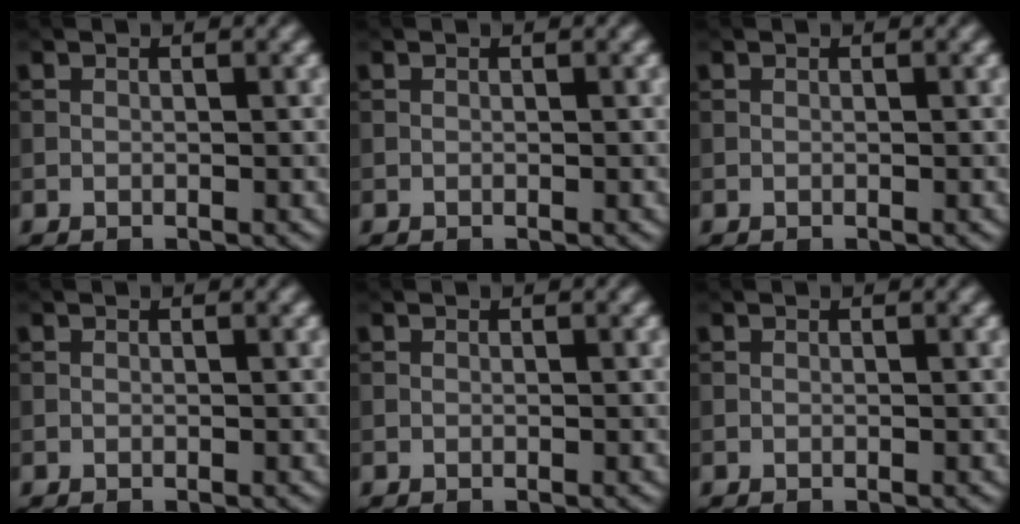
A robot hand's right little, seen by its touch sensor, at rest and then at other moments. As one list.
[{"total": 0.0}, {"total": 0.0}, {"total": 0.0}, {"total": 0.0}, {"total": 0.0}]